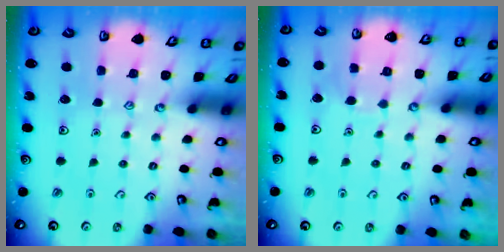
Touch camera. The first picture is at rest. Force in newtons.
{"total": 3.7, "press": 3.7, "slide": 0.4}